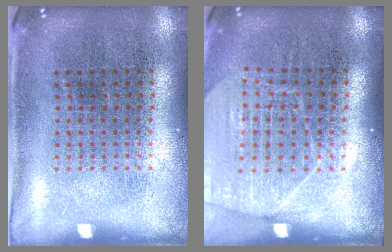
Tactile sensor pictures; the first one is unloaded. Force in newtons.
{"total": 1.6, "press": 1.6, "slide": 0.3}